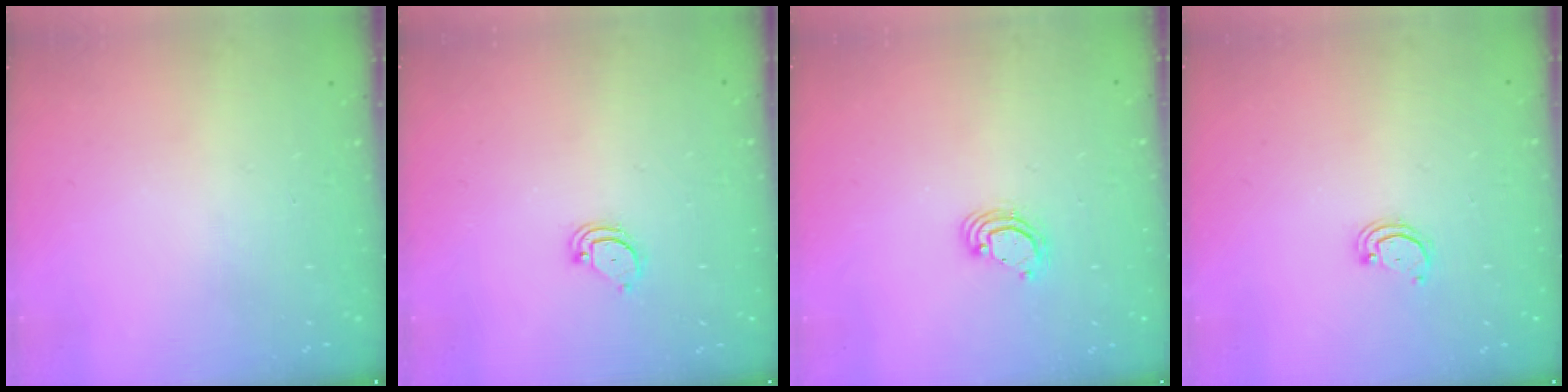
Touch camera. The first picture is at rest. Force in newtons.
{"total": 2.4, "press": 2.4, "slide": 0.2}
{"total": 3.8, "press": 3.8, "slide": 0.1}
{"total": 2.2, "press": 2.2, "slide": 0.2}